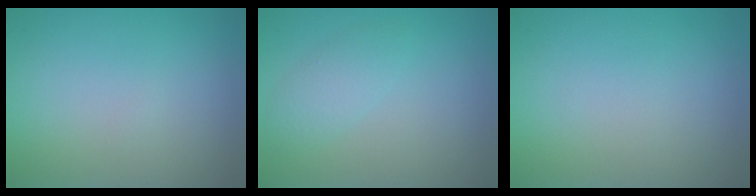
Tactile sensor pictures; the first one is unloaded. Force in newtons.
{"total": 1.9, "press": 1.9, "slide": 0.1}
{"total": 0.0}